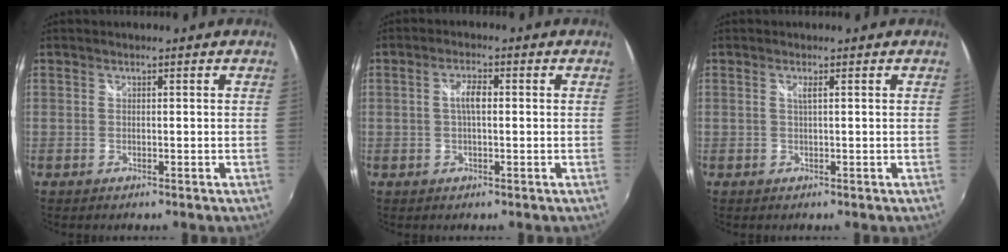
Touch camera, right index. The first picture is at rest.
{"total": 3.0, "force": [0.2, 1.1, 2.8], "torque": [-0.053, 0.006, 0.002]}
{"total": 1.0, "force": [0.3, -0.2, 0.9], "torque": [-0.017, 0.000, 0.004]}